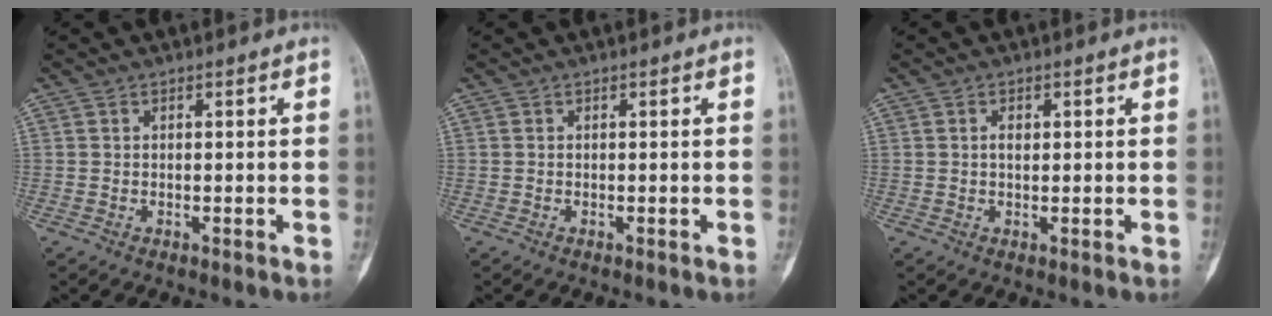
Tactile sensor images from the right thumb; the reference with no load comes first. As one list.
[{"total": 0.0}, {"total": 1.8, "force": [0.4, 1.0, 1.4], "torque": [-0.019, 0.000, 0.006]}]